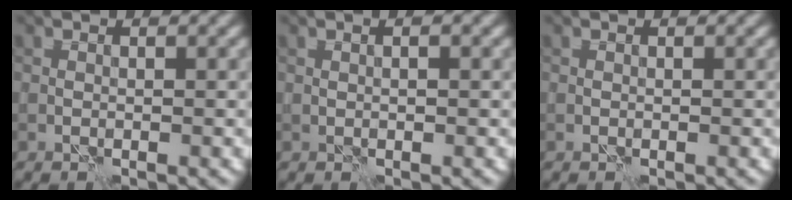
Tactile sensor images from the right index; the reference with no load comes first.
{"total": 0.9, "force": [0.3, 0.1, 0.8], "torque": [-0.011, -0.002, 0.005]}
{"total": 0.0}